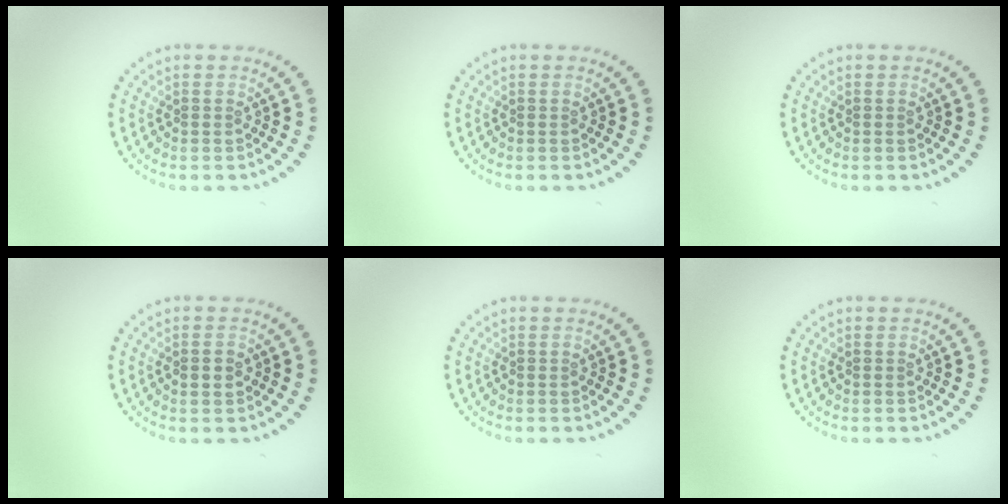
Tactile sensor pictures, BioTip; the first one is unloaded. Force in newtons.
{"total": 0.0}
{"total": 0.0}
{"total": 1.2, "press": 1.2, "slide": 0.1}
{"total": 0.0}
{"total": 0.0}